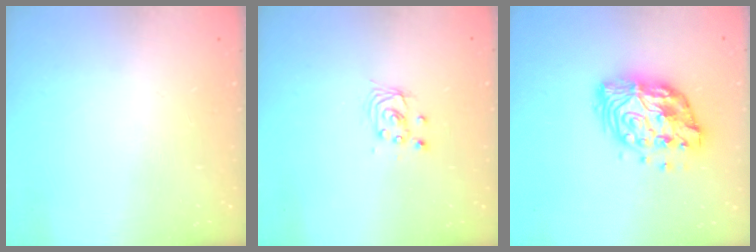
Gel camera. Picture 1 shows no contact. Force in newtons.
{"total": 2.9, "press": 2.9, "slide": 0.2}
{"total": 14.0, "press": 13.9, "slide": 1.1}